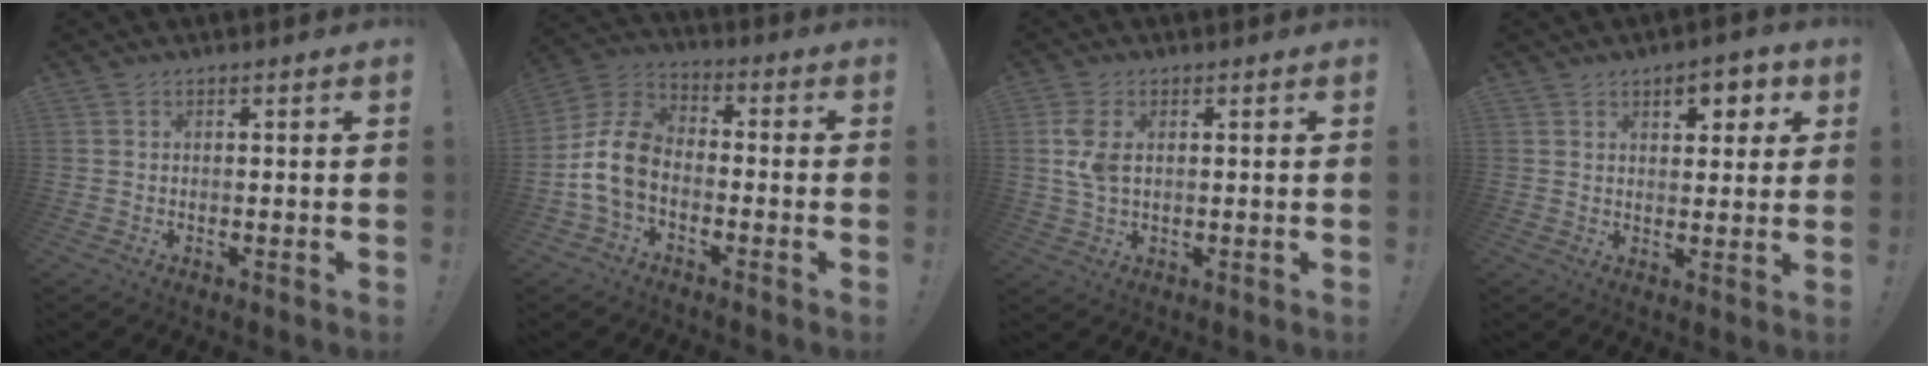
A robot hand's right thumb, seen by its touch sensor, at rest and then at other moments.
{"total": 12.2, "force": [-3.5, 8.3, 8.2], "torque": [-0.165, 0.031, -0.056]}
{"total": 5.8, "force": [1.3, 3.5, 4.5], "torque": [-0.101, -0.002, 0.022]}
{"total": 6.1, "force": [3.3, 3.3, 3.9], "torque": [-0.038, -0.013, 0.051]}